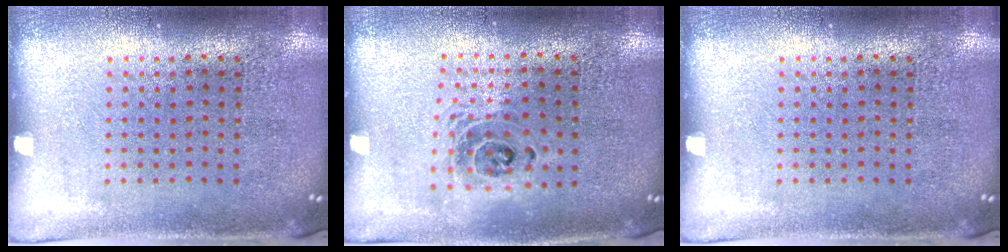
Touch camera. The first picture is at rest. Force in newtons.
{"total": 1.5, "press": 1.2, "slide": 0.8}
{"total": 0.0}